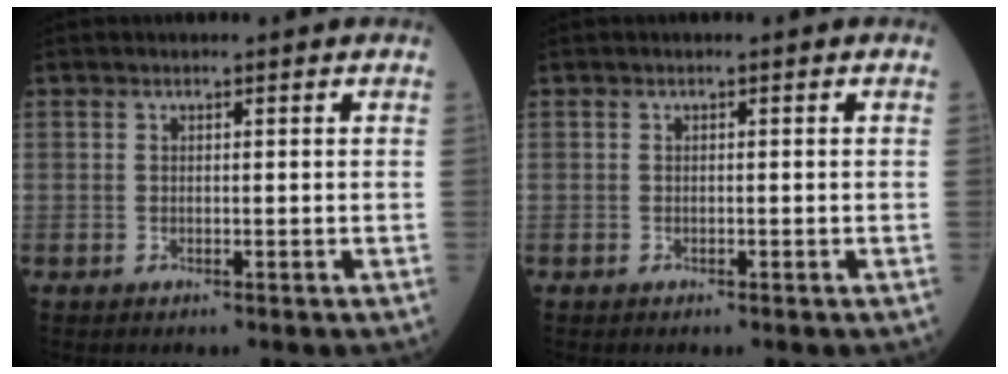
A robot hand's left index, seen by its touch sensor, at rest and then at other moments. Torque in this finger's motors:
{"motor_torque": [-0.42, -0.15, -0.11, -0.01]}